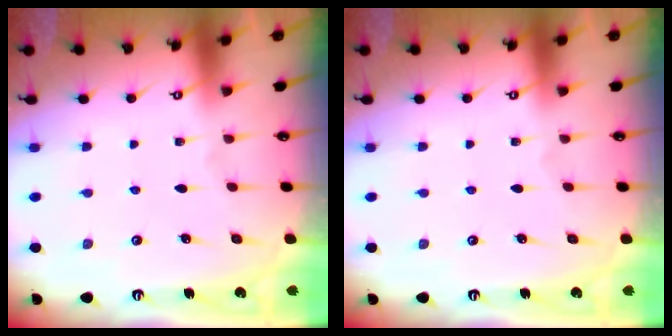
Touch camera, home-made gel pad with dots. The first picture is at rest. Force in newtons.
{"total": 0.0}